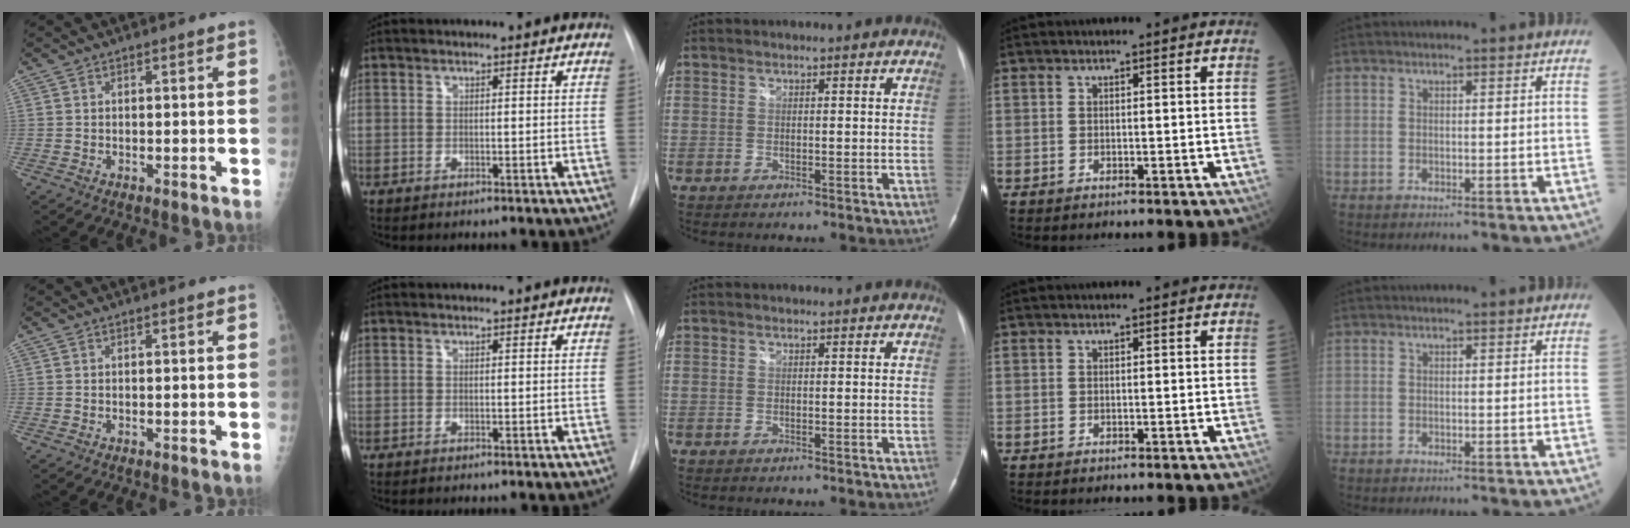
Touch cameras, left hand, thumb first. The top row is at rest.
{}